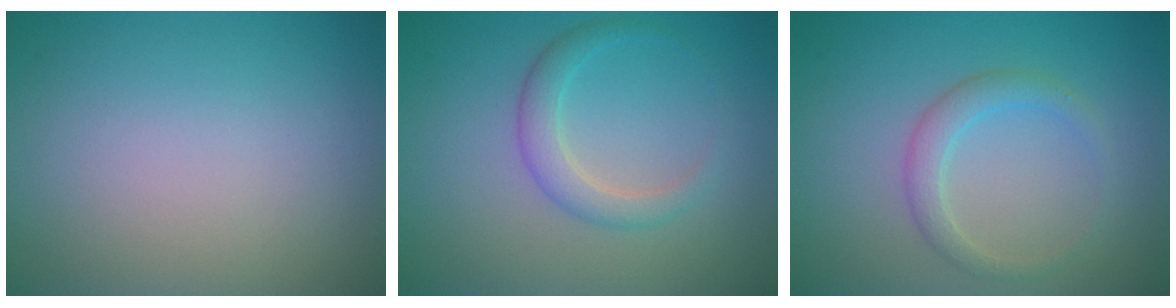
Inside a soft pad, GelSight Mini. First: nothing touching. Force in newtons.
{"total": 2.4, "press": 2.4, "slide": 0.1}
{"total": 2.1, "press": 2.1, "slide": 0.2}